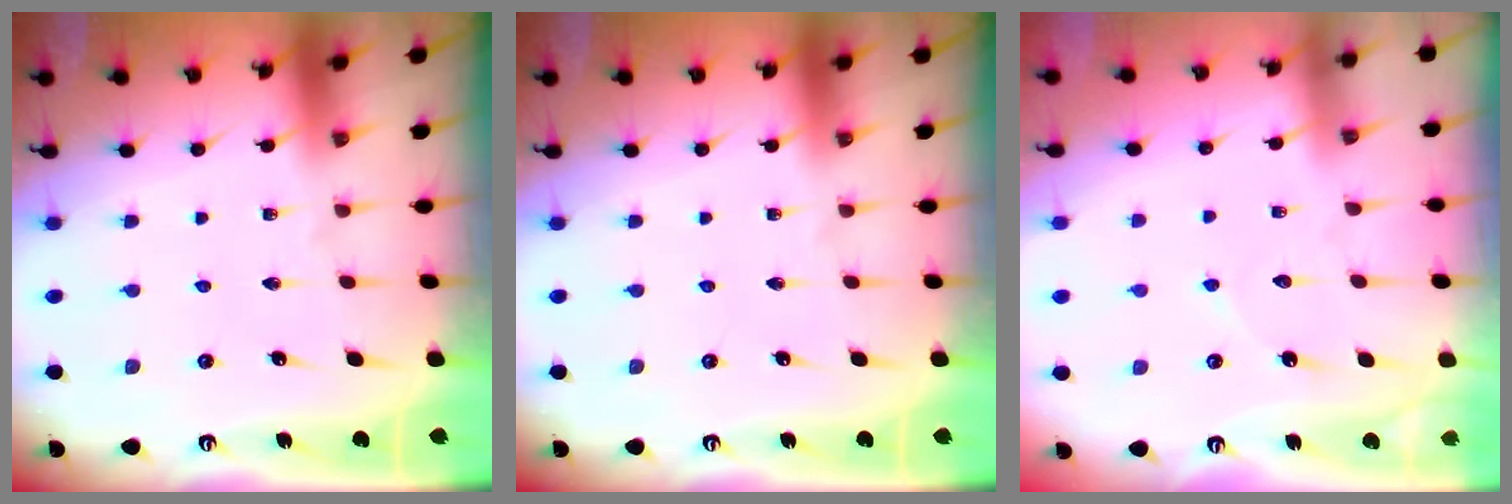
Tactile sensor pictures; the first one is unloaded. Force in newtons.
{"total": 0.0}
{"total": 3.5, "press": 3.5, "slide": 0.1}